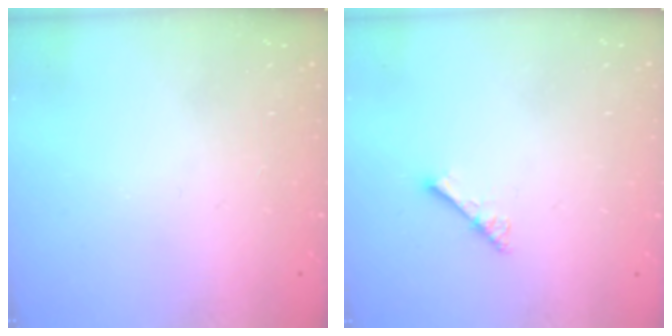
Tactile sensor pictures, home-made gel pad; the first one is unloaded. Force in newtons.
{"total": 3.3, "press": 3.3, "slide": 0.5}